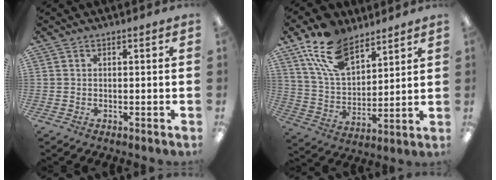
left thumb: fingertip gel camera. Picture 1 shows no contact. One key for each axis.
{"total": 16.1, "fx": 10.6, "fy": 8.5, "fz": 8.7, "tx": -0.173, "ty": -0.040, "tz": 0.200}